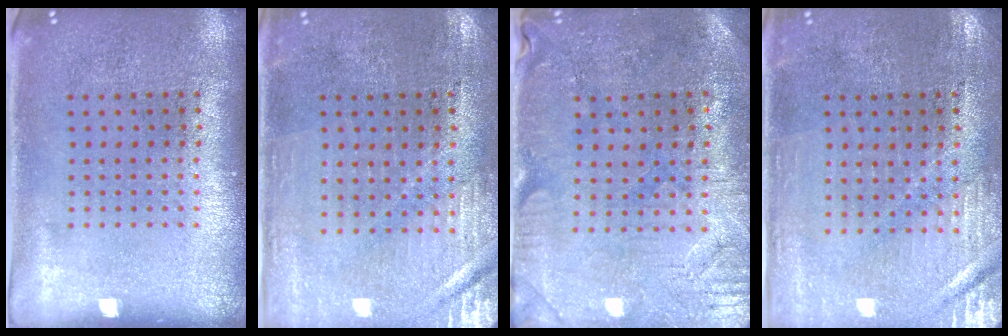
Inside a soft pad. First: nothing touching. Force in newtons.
{"total": 0.6, "press": 0.5, "slide": 0.3}
{"total": 0.6, "press": 0.5, "slide": 0.3}
{"total": 0.6, "press": 0.5, "slide": 0.3}